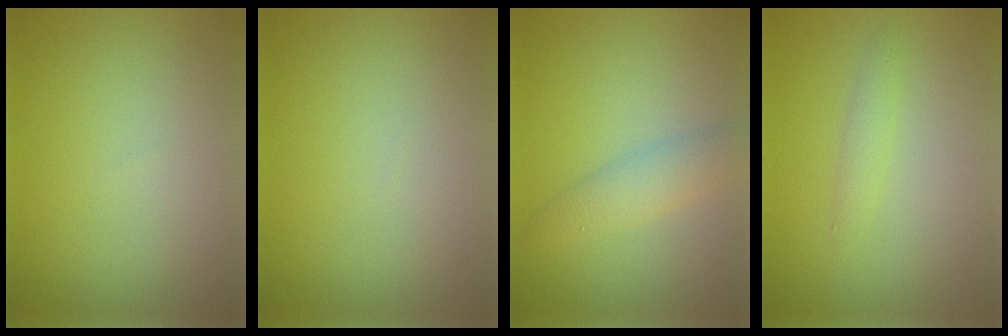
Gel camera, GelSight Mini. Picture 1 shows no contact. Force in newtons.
{"total": 0.0}
{"total": 2.9, "press": 2.9, "slide": 0.0}
{"total": 1.2, "press": 1.2, "slide": 0.0}